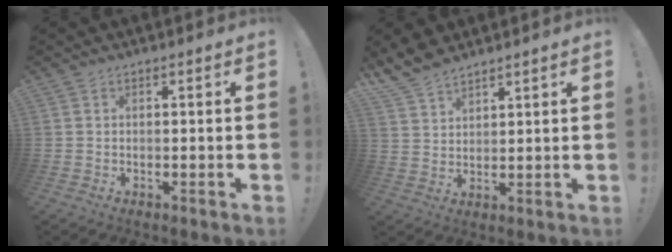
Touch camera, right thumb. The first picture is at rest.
{"total": 7.1, "force": [6.3, 2.6, 2.1], "torque": [-0.046, -0.040, 0.123]}